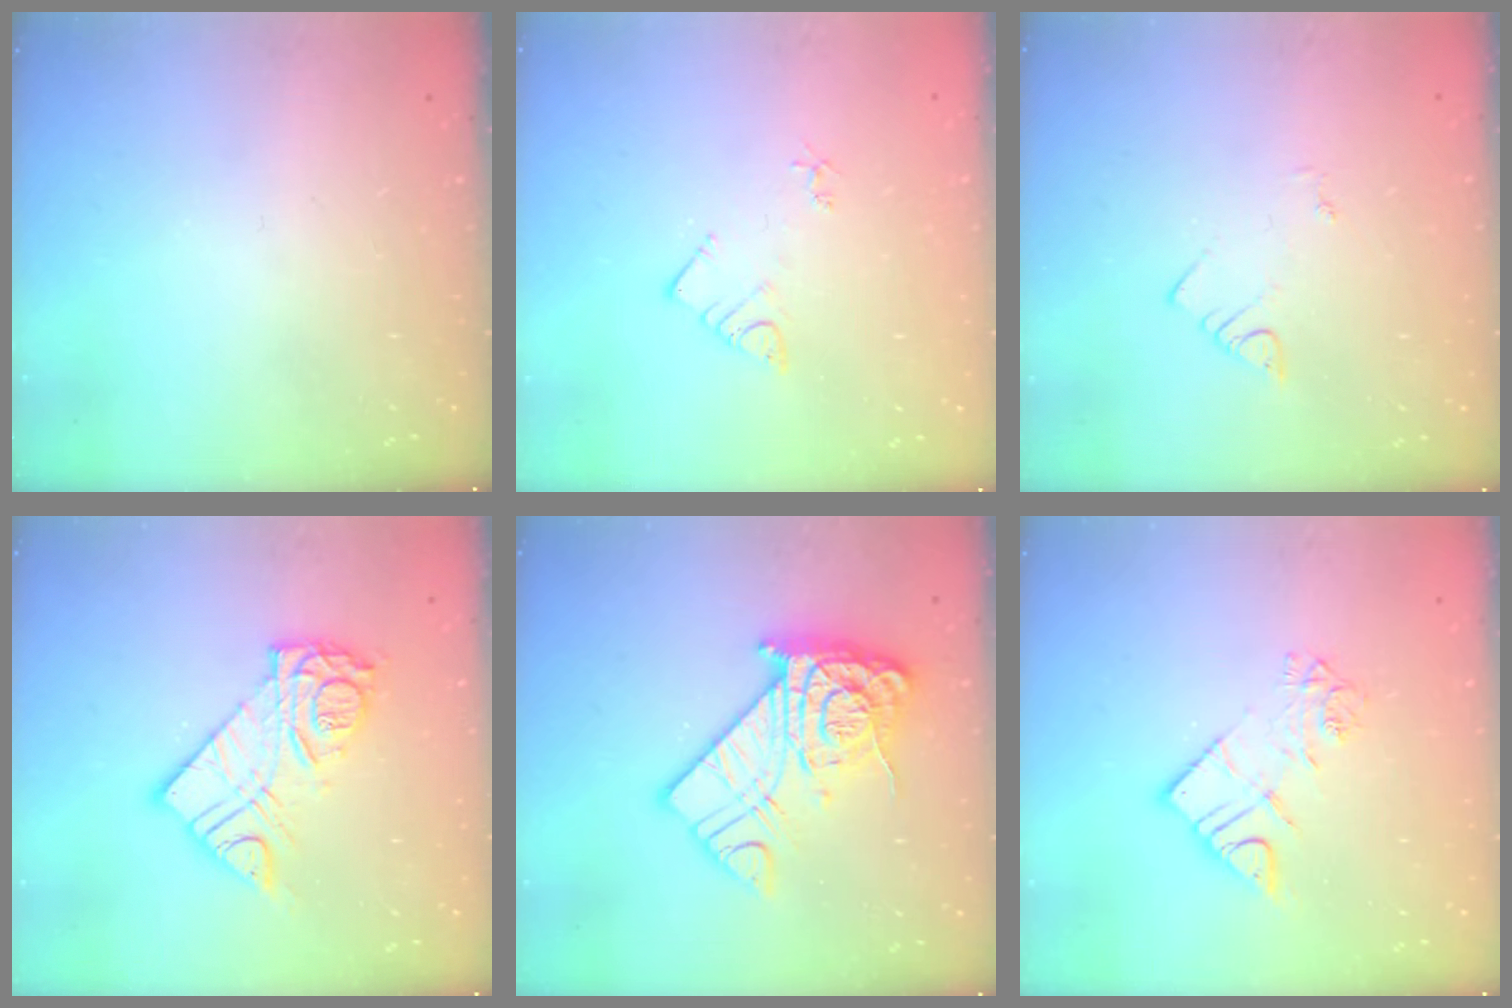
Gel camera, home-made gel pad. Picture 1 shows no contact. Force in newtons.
{"total": 6.1, "press": 6.0, "slide": 0.4}
{"total": 2.1, "press": 2.1, "slide": 0.3}
{"total": 13.4, "press": 13.3, "slide": 1.3}
{"total": 14.7, "press": 14.6, "slide": 1.5}
{"total": 9.8, "press": 9.8, "slide": 0.9}